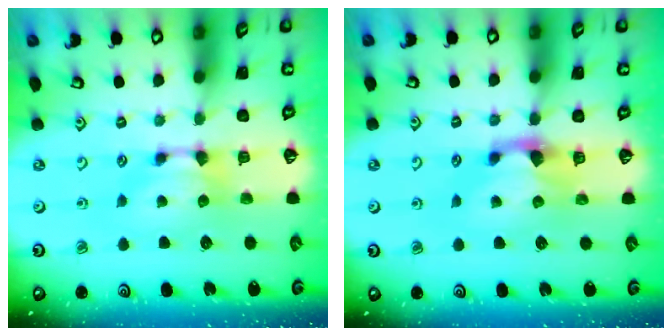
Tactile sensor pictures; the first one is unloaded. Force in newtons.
{"total": 1.2, "press": 0.9, "slide": 0.9}